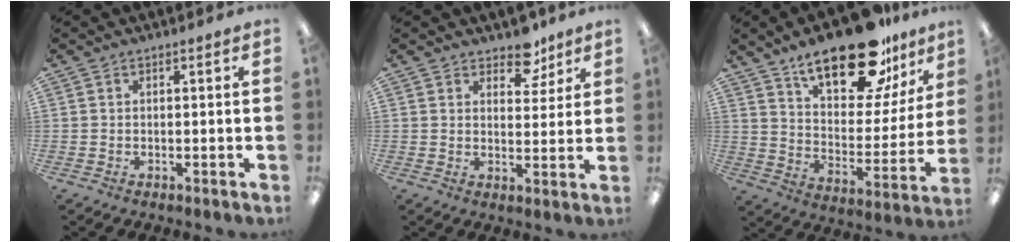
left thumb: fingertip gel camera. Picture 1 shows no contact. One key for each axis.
{"total": 7.1, "fx": 5.6, "fy": 3.6, "fz": 2.4, "tx": -0.017, "ty": -0.031, "tz": 0.096}
{"total": 24.0, "fx": 16.7, "fy": 9.6, "fz": 14.3, "tx": -0.218, "ty": -0.097, "tz": 0.282}